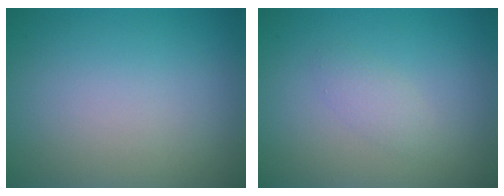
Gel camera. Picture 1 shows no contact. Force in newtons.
{"total": 1.4, "press": 1.4, "slide": 0.1}